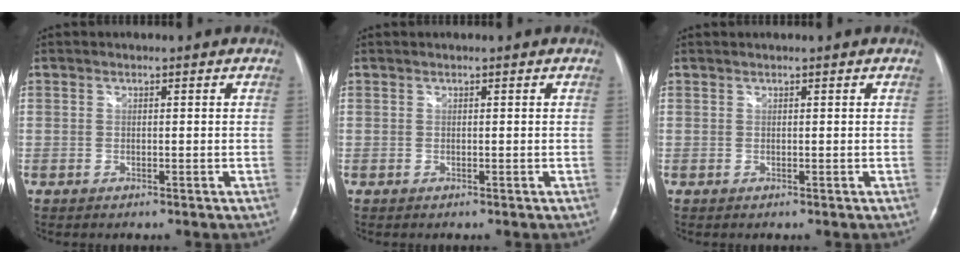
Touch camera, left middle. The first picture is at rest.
{"total": 0.0}
{"total": 0.6, "force": [0.6, -0.1, 0.1], "torque": [-0.004, 0.010, 0.014]}